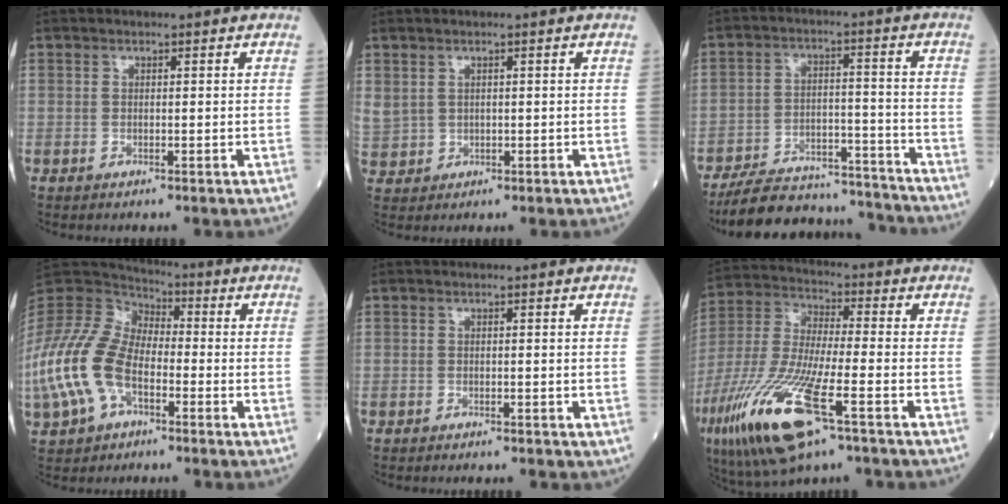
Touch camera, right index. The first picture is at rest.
{"total": 5.8, "force": [1.6, 4.9, 2.5], "torque": [-0.085, 0.010, 0.047]}
{"total": 16.8, "force": [-15.9, 3.9, 4.0], "torque": [-0.068, 0.023, -0.231]}
{"total": 16.1, "force": [-4.9, 9.7, 11.9], "torque": [-0.288, 0.010, -0.095]}
{"total": 0.6, "force": [-0.4, 0.2, 0.3], "torque": [-0.008, 0.000, -0.004]}
{"total": 19.5, "force": [-9.3, 3.7, 16.8], "torque": [-0.398, -0.048, -0.173]}